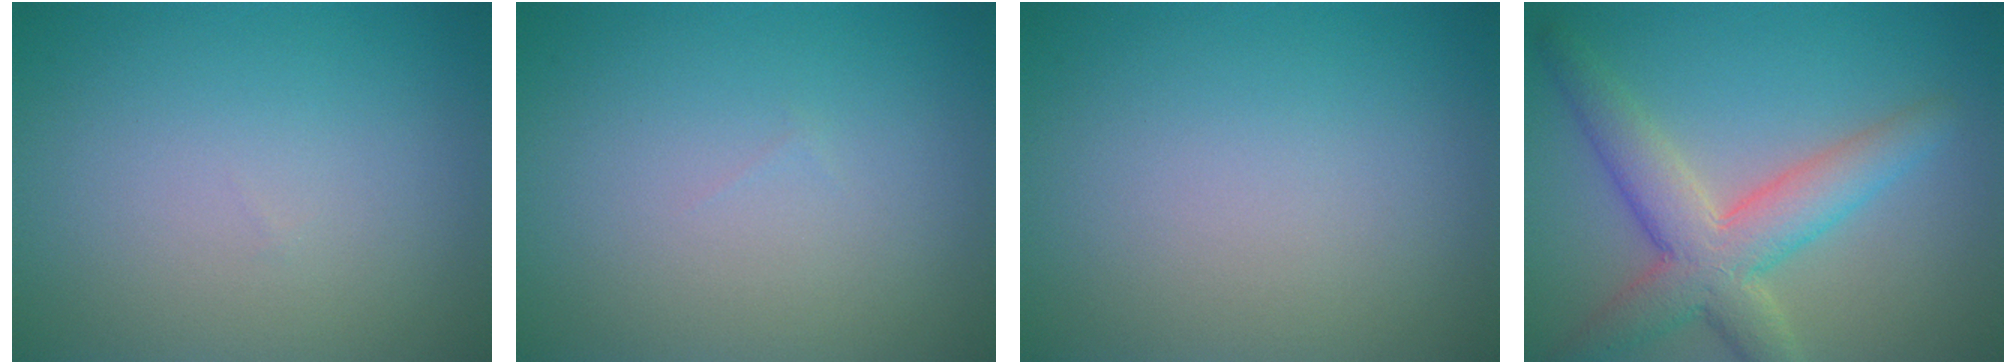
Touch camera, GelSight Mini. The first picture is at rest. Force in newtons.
{"total": 0.0}
{"total": 0.0}
{"total": 6.1, "press": 6.1, "slide": 0.4}